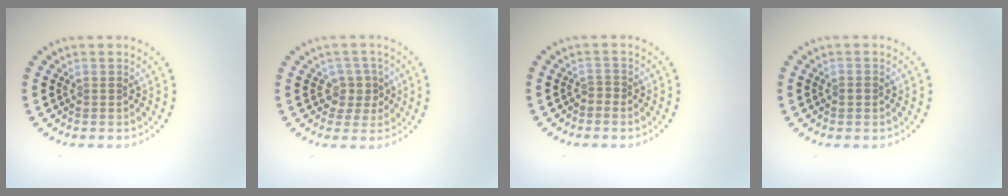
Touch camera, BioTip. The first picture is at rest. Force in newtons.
{"total": 2.2, "press": 1.9, "slide": 1.1}
{"total": 0.6, "press": 0.2, "slide": 0.6}
{"total": 1.0, "press": 1.0, "slide": 0.2}